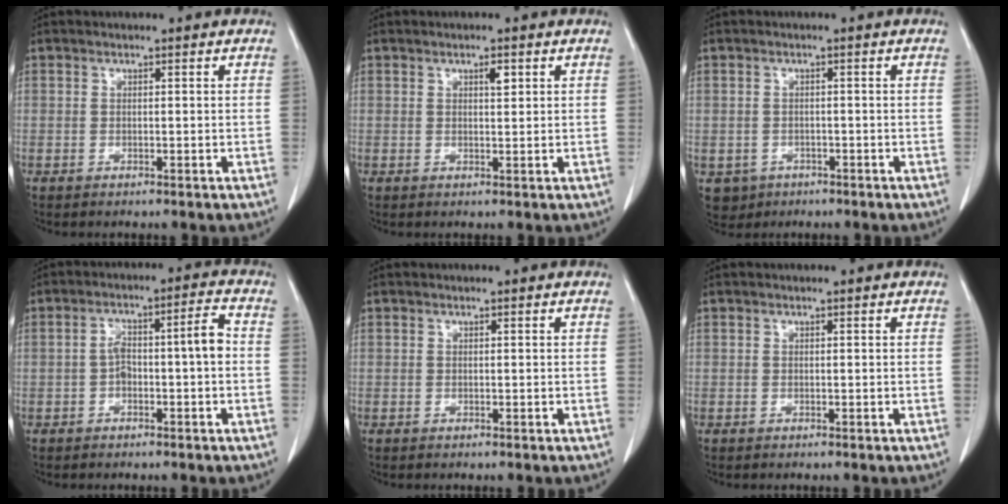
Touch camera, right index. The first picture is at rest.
{"total": 1.5, "force": [0.7, 0.5, 1.3], "torque": [-0.021, -0.001, 0.010]}
{"total": 3.4, "force": [-1.6, 3.0, 0.5], "torque": [-0.009, 0.003, -0.019]}
{"total": 6.1, "force": [-0.9, 1.3, 5.9], "torque": [-0.102, 0.029, -0.014]}
{"total": 0.0}
{"total": 0.0}